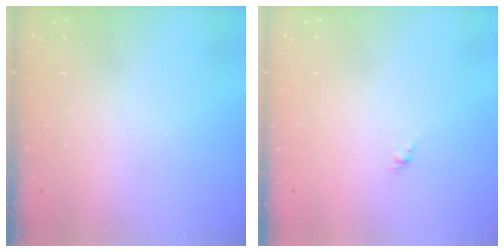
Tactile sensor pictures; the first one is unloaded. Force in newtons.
{"total": 1.6, "press": 1.5, "slide": 0.5}